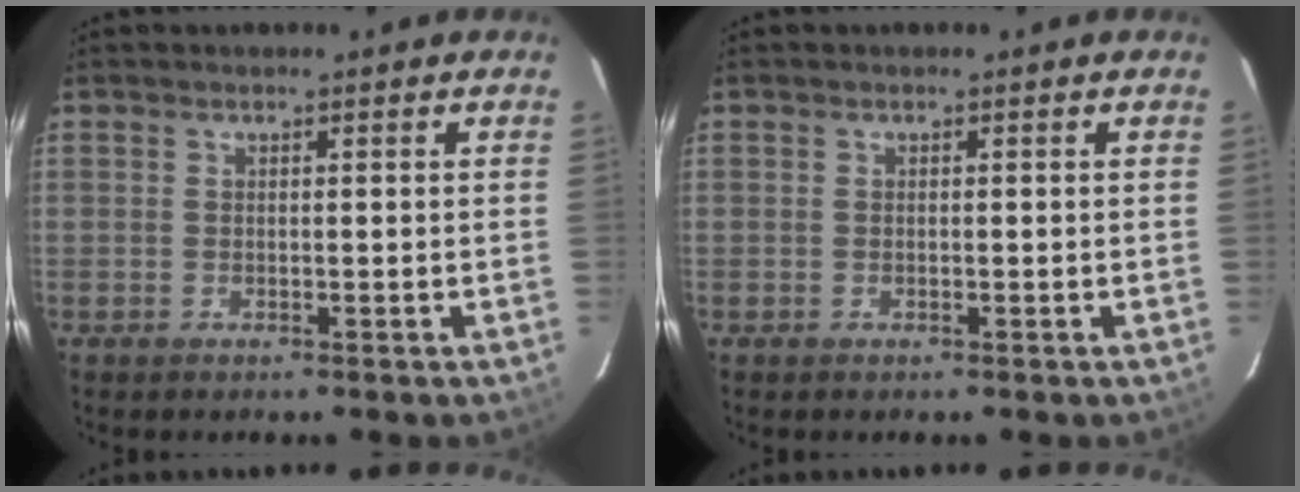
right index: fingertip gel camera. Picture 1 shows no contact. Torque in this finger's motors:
{"motor_torque": [-0.18, 0.10, -0.03, -0.01]}